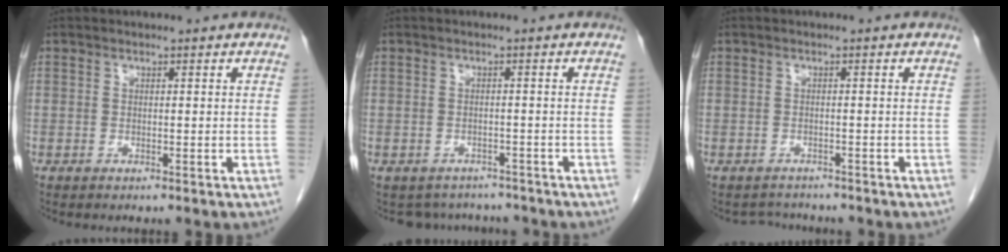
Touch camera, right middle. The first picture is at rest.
{"total": 5.3, "force": [-4.8, 2.2, -0.1], "torque": [0.005, 0.009, -0.058]}
{"total": 2.5, "force": [-2.3, 0.7, -0.4], "torque": [0.002, -0.006, -0.035]}